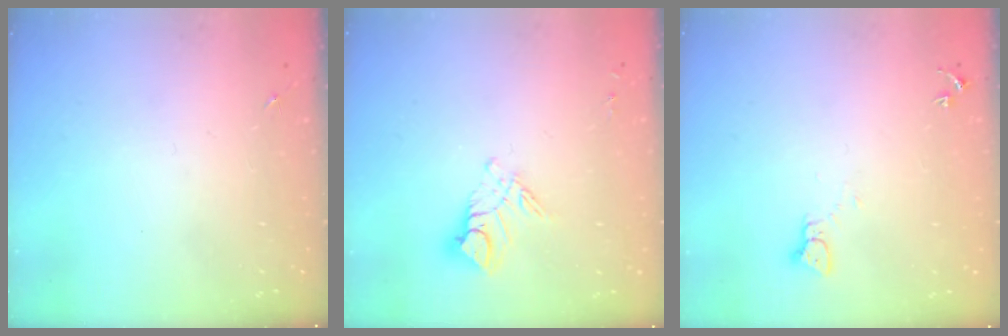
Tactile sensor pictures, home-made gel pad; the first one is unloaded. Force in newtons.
{"total": 9.7, "press": 9.6, "slide": 0.8}
{"total": 2.2, "press": 2.2, "slide": 0.2}